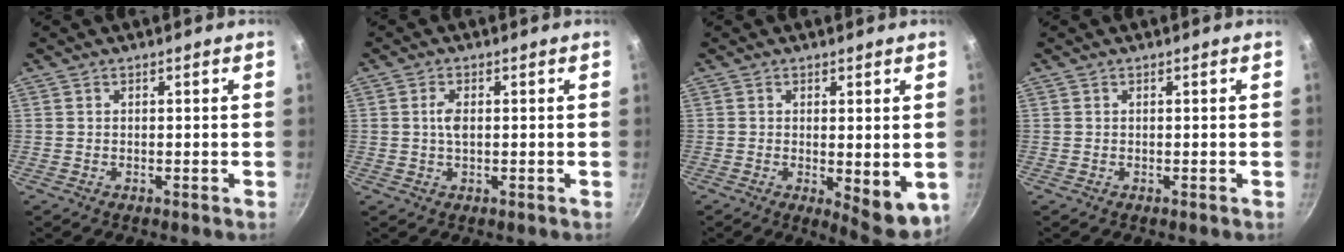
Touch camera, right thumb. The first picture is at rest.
{"total": 2.6, "force": [0.2, 1.3, 2.3], "torque": [-0.047, 0.002, 0.003]}
{"total": 7.7, "force": [-1.3, 2.6, 7.1], "torque": [-0.095, -0.024, -0.012]}
{"total": 0.0}